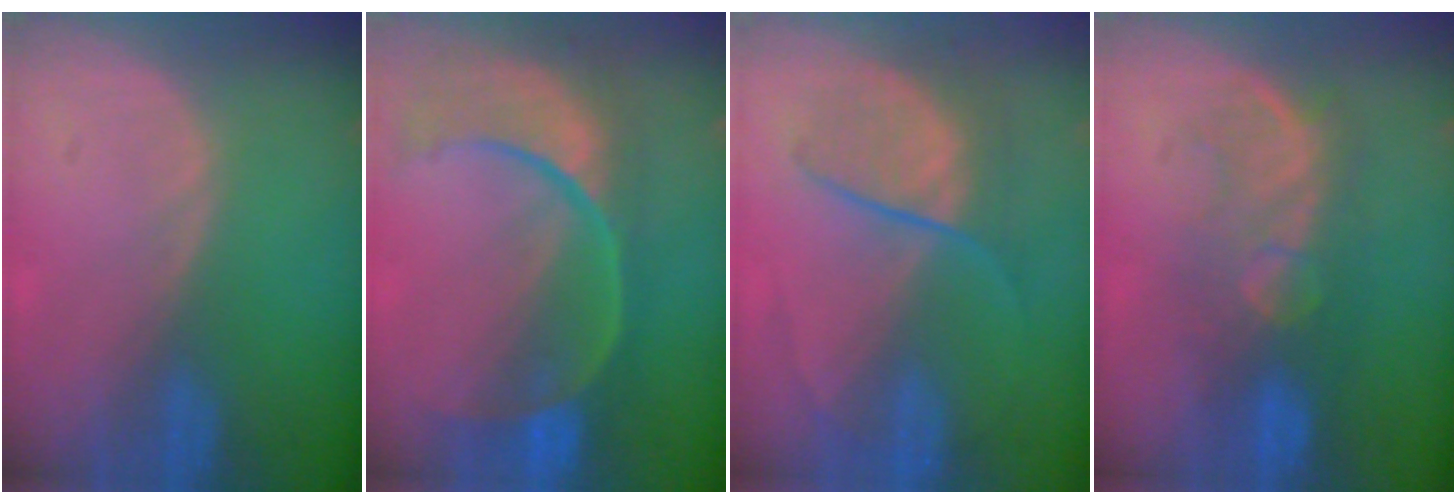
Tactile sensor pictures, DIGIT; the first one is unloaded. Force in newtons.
{"total": 11.7, "press": 9.5, "slide": 6.8}
{"total": 6.3, "press": 6.3, "slide": 0.7}
{"total": 8.4, "press": 8.0, "slide": 2.5}